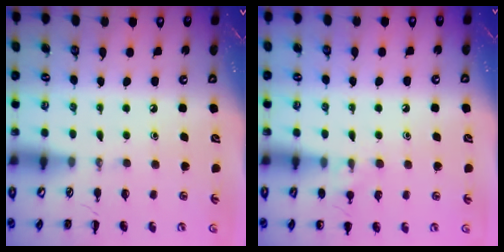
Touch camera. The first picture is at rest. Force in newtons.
{"total": 6.6, "press": 6.4, "slide": 1.7}